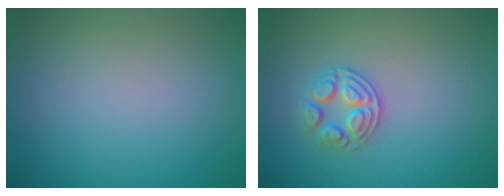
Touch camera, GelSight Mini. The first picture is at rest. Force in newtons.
{"total": 2.7, "press": 2.4, "slide": 1.1}